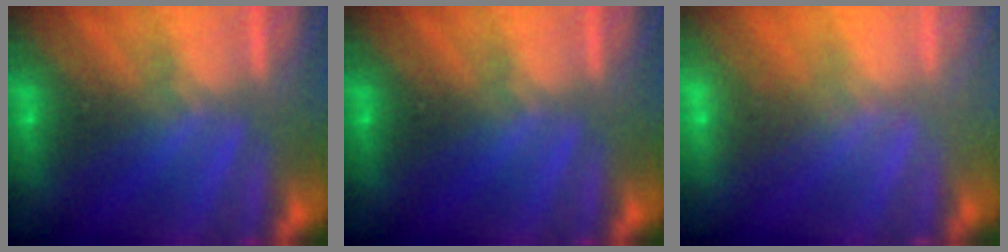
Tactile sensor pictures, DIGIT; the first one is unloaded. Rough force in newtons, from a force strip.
{"total": 0.0}
{"total": 1.6}